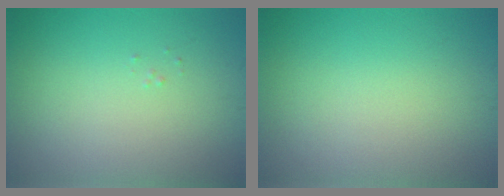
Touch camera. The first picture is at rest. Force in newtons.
{"total": 0.0}